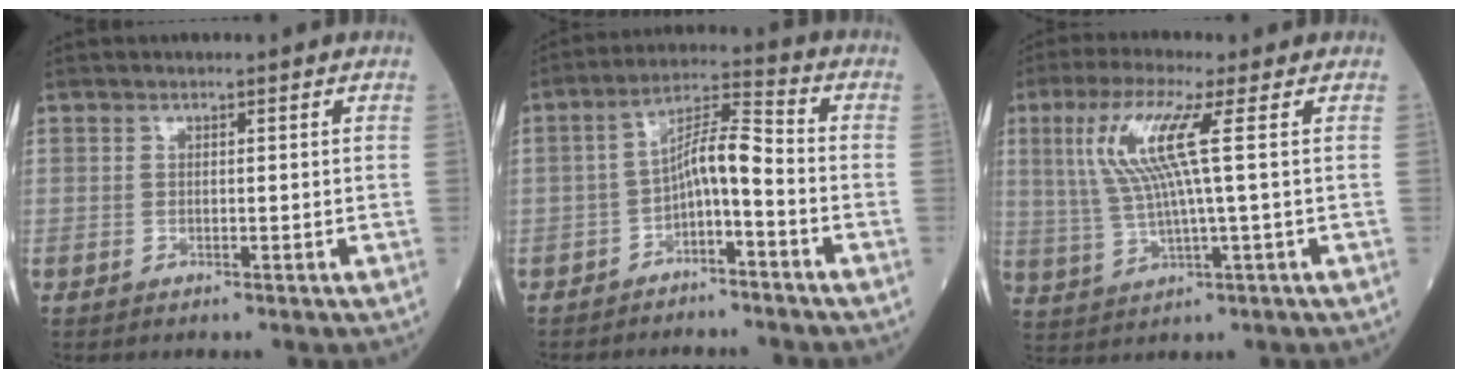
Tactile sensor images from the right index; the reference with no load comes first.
{"total": 6.5, "force": [-2.6, 1.5, 5.8], "torque": [-0.101, 0.029, -0.047]}
{"total": 9.1, "force": [2.5, -0.2, 8.8], "torque": [-0.195, 0.010, 0.049]}